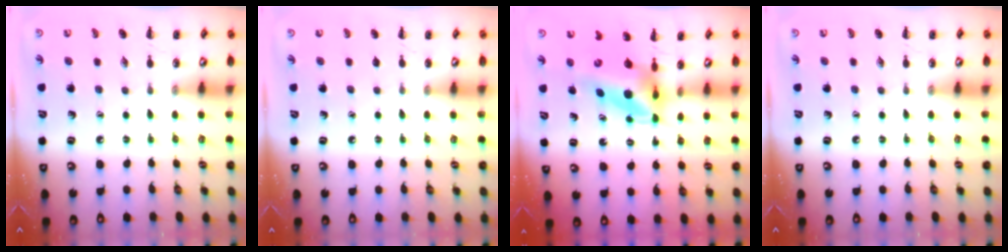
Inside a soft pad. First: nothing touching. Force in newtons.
{"total": 0.6, "press": 0.6, "slide": 0.1}
{"total": 5.4, "press": 5.2, "slide": 1.6}
{"total": 0.0}